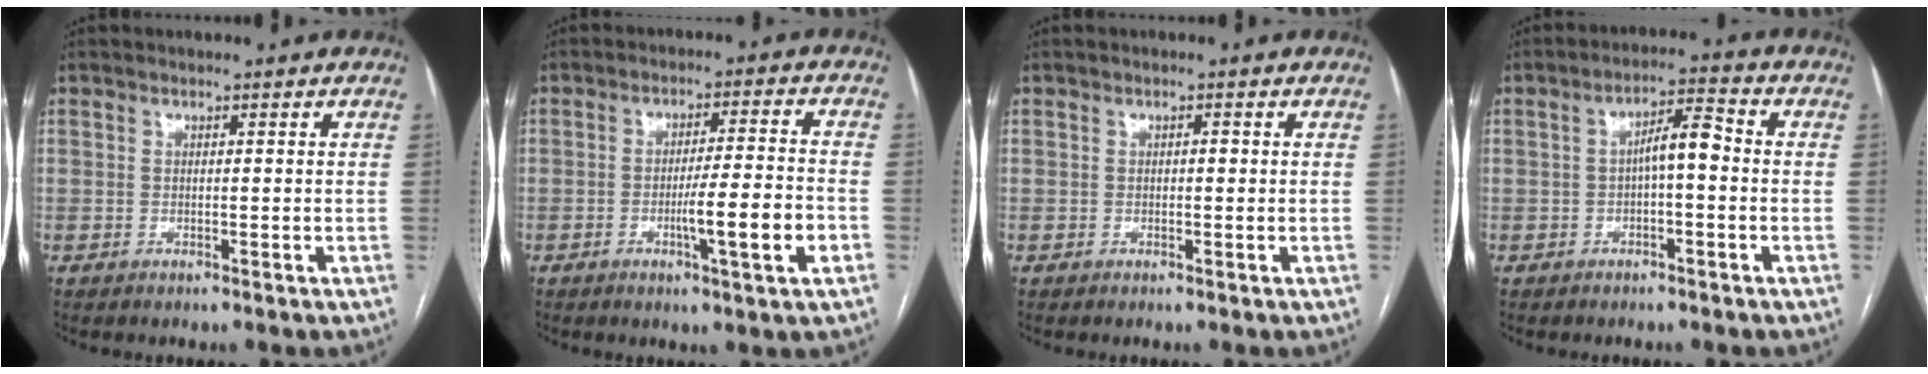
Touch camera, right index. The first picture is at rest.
{"total": 8.5, "force": [-2.8, -0.1, 8.0], "torque": [-0.123, -0.003, -0.044]}
{"total": 0.7, "force": [0.0, 0.3, 0.6], "torque": [-0.008, 0.002, -0.001]}
{"total": 5.2, "force": [-0.3, 1.2, 5.0], "torque": [-0.080, 0.022, -0.006]}